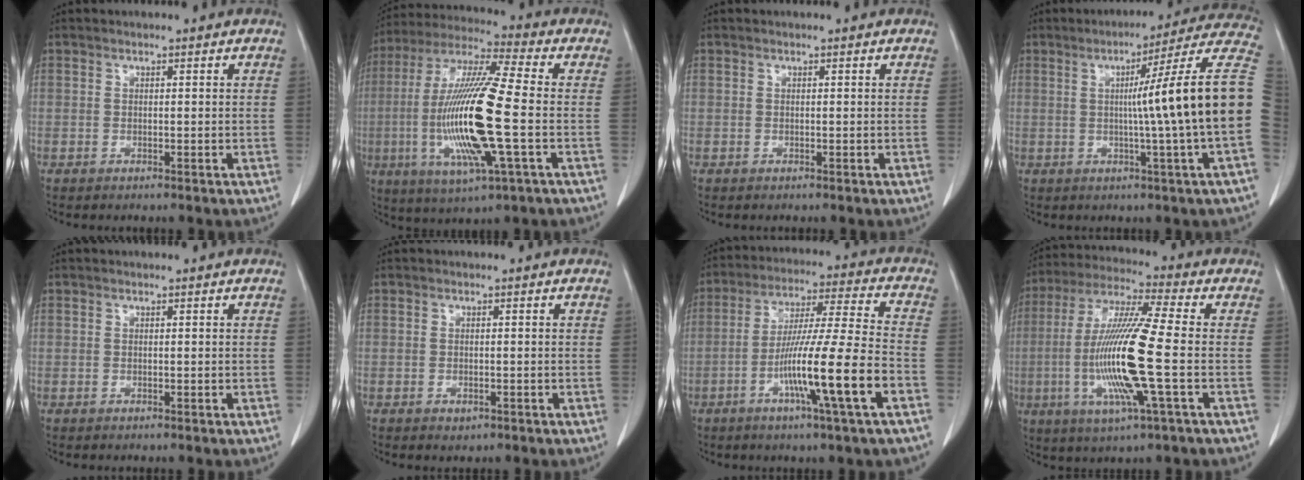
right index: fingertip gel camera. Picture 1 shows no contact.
{"total": 19.1, "force": [-3.1, 1.5, 18.8], "torque": [-0.390, -0.012, -0.059]}
{"total": 0.0}
{"total": 17.0, "force": [0.0, -2.9, 16.8], "torque": [-0.203, 0.011, -0.012]}
{"total": 0.0}
{"total": 1.2, "force": [-0.6, 0.7, 0.7], "torque": [-0.010, 0.000, -0.003]}
{"total": 15.2, "force": [-5.7, -1.2, 14.0], "torque": [-0.250, -0.011, -0.101]}
{"total": 16.0, "force": [-2.8, 0.1, 15.8], "torque": [-0.323, -0.011, -0.060]}